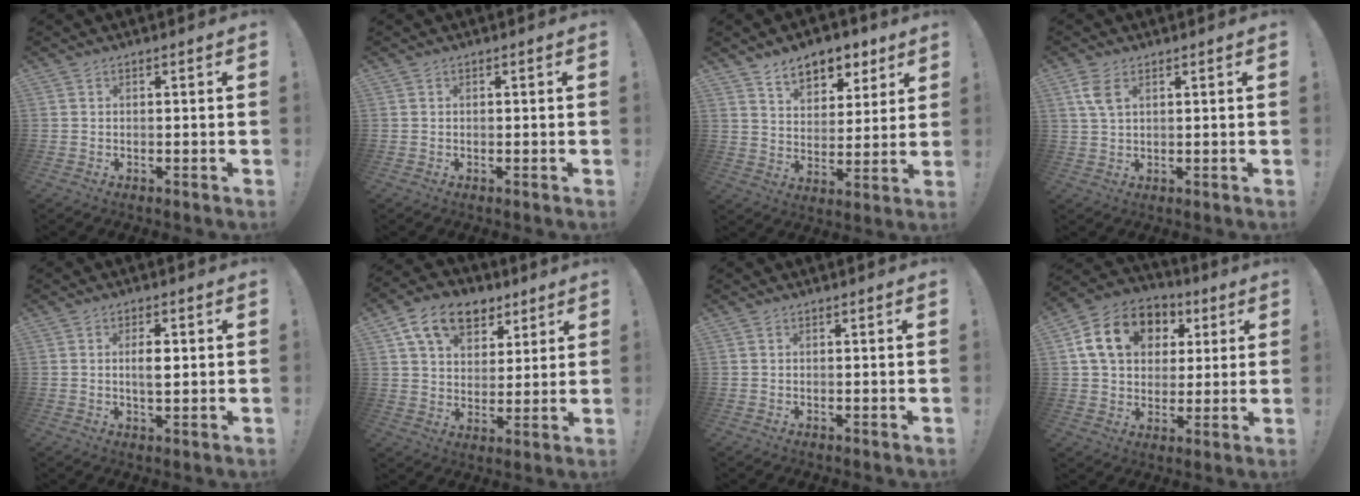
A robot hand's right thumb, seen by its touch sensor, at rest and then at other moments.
{"total": 0.0}
{"total": 10.3, "force": [7.1, 6.1, 4.2], "torque": [-0.051, -0.048, 0.131]}
{"total": 5.1, "force": [2.2, 2.5, 3.9], "torque": [-0.077, -0.005, 0.040]}
{"total": 4.8, "force": [0.4, 2.2, 4.3], "torque": [-0.071, -0.001, 0.000]}
{"total": 14.8, "force": [8.3, 9.9, 7.2], "torque": [-0.108, -0.039, 0.155]}
{"total": 0.0}
{"total": 16.9, "force": [5.8, 12.8, 9.3], "torque": [-0.138, -0.005, 0.114]}